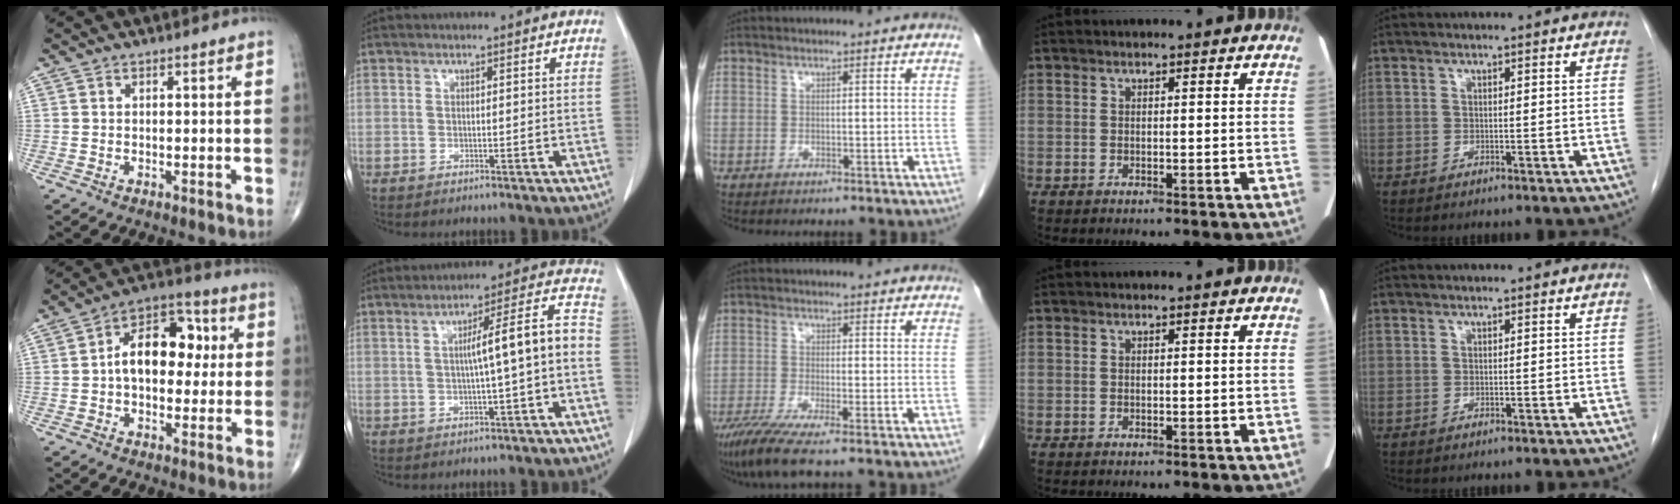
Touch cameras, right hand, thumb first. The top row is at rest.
{"thumb": {"total": 13.6, "force": [1.1, 8.6, 10.5], "torque": [-0.129, 0.032, 0.006]}, "index": {"total": 8.8, "force": [-0.8, 0.0, 8.8], "torque": [-0.124, 0.028, -0.012]}, "middle": {"total": 6.1, "force": [-4.4, -0.2, 4.3], "torque": [-0.075, -0.018, -0.081]}}